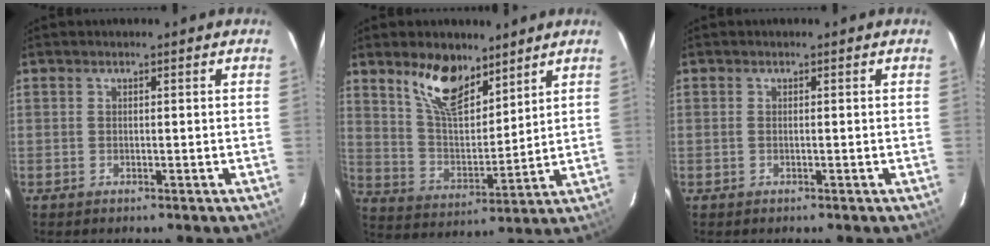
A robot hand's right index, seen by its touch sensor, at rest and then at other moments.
{"total": 12.1, "force": [8.4, 5.2, 7.0], "torque": [-0.123, -0.001, 0.160]}
{"total": 0.6, "force": [-0.1, 0.0, 0.6], "torque": [-0.012, 0.001, -0.004]}